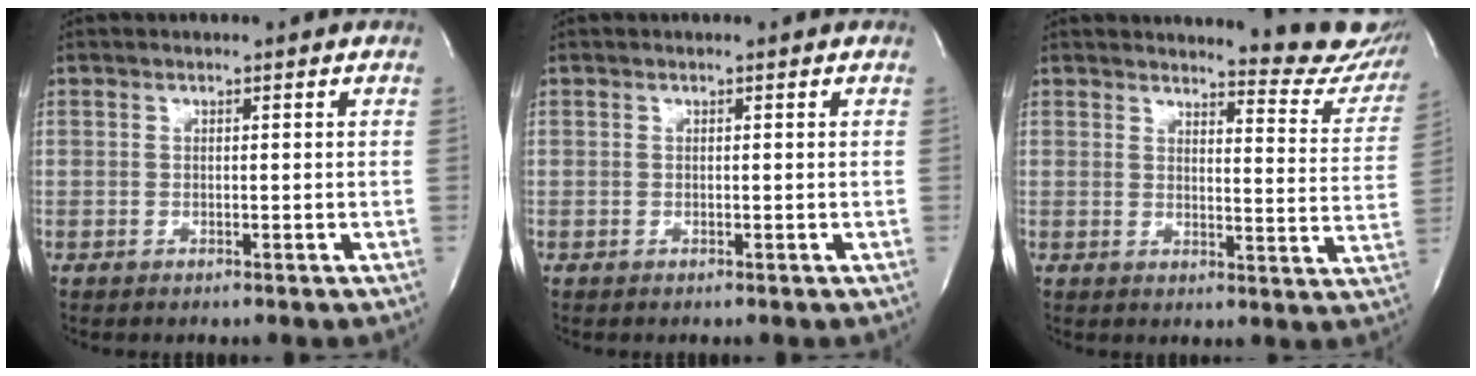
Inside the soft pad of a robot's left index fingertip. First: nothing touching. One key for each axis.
{"total": 0.0}
{"total": 12.9, "fx": 12.5, "fy": 2.2, "fz": 2.6, "tx": -0.007, "ty": -0.074, "tz": 0.117}